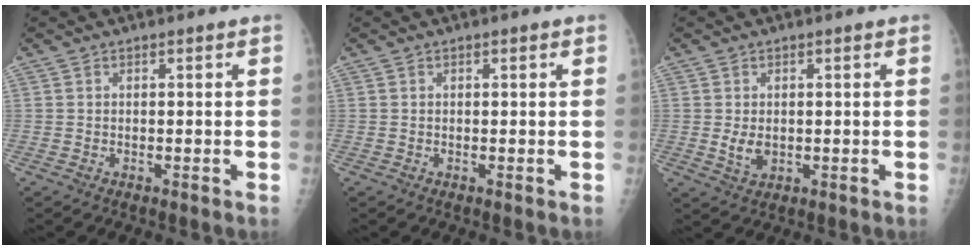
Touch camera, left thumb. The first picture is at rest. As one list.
[{"total": 0.8, "force": [0.2, 0.4, 0.7], "torque": [-0.007, 0.002, 0.002]}, {"total": 3.5, "force": [-0.2, 2.4, 2.5], "torque": [-0.039, -0.003, 0.002]}]